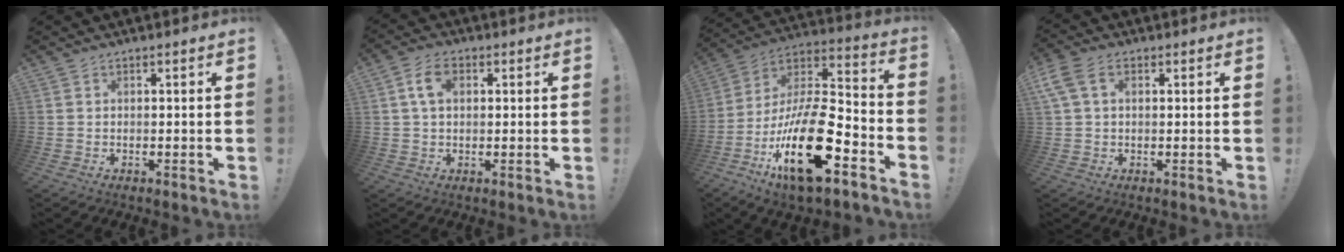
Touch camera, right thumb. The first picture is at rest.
{"total": 6.7, "force": [1.9, 4.1, 4.9], "torque": [-0.094, 0.005, 0.034]}
{"total": 25.3, "force": [-10.4, 9.4, 21.0], "torque": [-0.400, 0.056, -0.170]}
{"total": 6.4, "force": [2.0, 4.1, 4.6], "torque": [-0.100, 0.011, 0.042]}